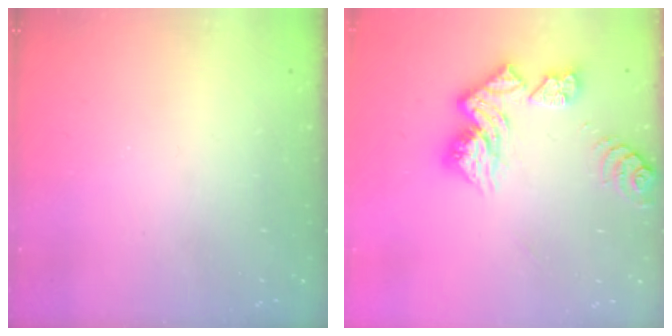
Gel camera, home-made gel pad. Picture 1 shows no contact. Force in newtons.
{"total": 13.1, "press": 13.0, "slide": 1.4}